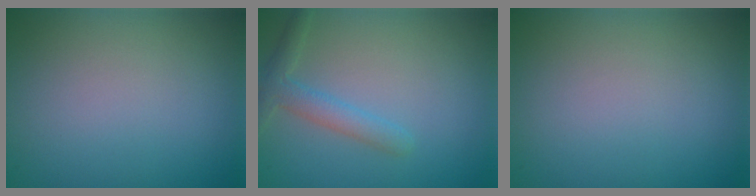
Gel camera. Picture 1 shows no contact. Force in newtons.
{"total": 2.3, "press": 2.3, "slide": 0.1}
{"total": 0.0}